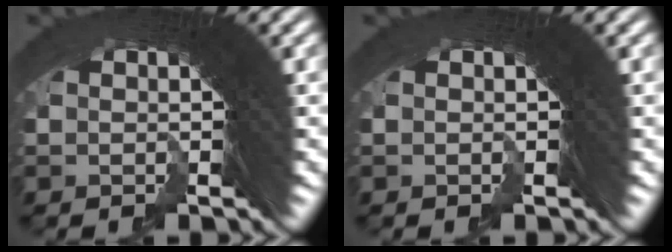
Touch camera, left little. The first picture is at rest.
{"total": 0.0}